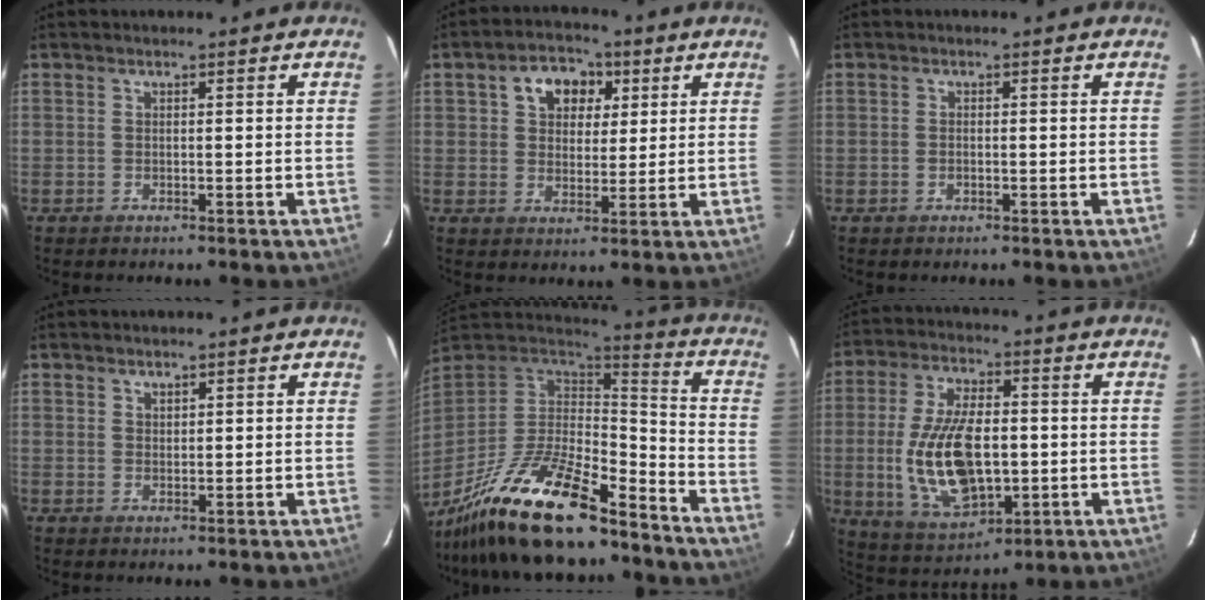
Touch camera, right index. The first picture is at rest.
{"total": 8.3, "force": [3.2, 6.1, 4.6], "torque": [-0.080, 0.026, 0.053]}
{"total": 1.0, "force": [-0.3, 0.7, 0.6], "torque": [-0.012, 0.001, -0.006]}
{"total": 1.0, "force": [0.9, 0.5, 0.1], "torque": [-0.001, 0.002, 0.016]}
{"total": 24.1, "force": [-17.4, 7.2, 15.0], "torque": [-0.294, -0.033, -0.296]}
{"total": 17.2, "force": [-1.5, 8.8, 14.7], "torque": [-0.301, -0.009, -0.012]}